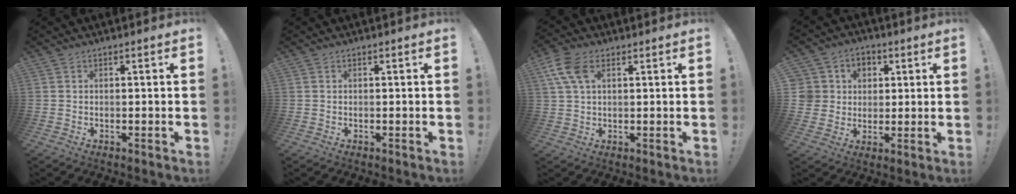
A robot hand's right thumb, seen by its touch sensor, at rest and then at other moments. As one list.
[{"total": 0.0}, {"total": 8.3, "force": [3.3, 4.8, 5.8], "torque": [-0.124, 0.000, 0.066]}, {"total": 7.8, "force": [1.4, 7.5, 1.6], "torque": [-0.021, -0.005, 0.034]}]